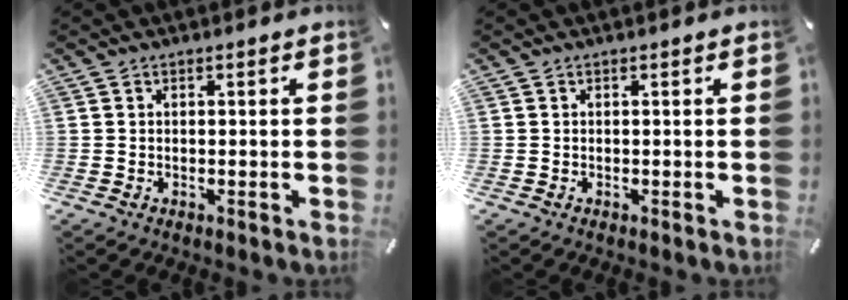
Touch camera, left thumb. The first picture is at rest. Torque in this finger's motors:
{"motor_torque": [0.00, 0.00, 0.00, 0.00, 0.00]}